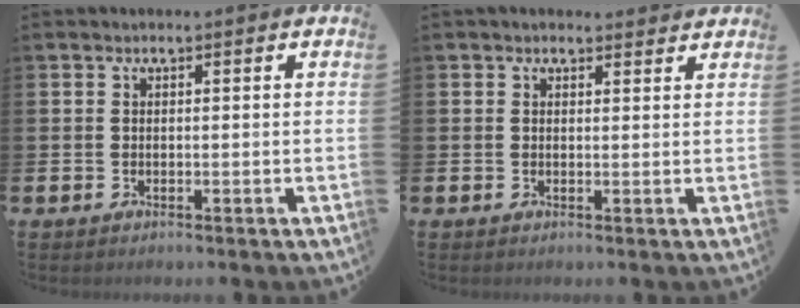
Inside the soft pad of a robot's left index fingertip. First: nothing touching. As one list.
[{"total": 1.3, "force": [1.1, 0.5, 0.1], "torque": [0.007, -0.001, 0.018]}]